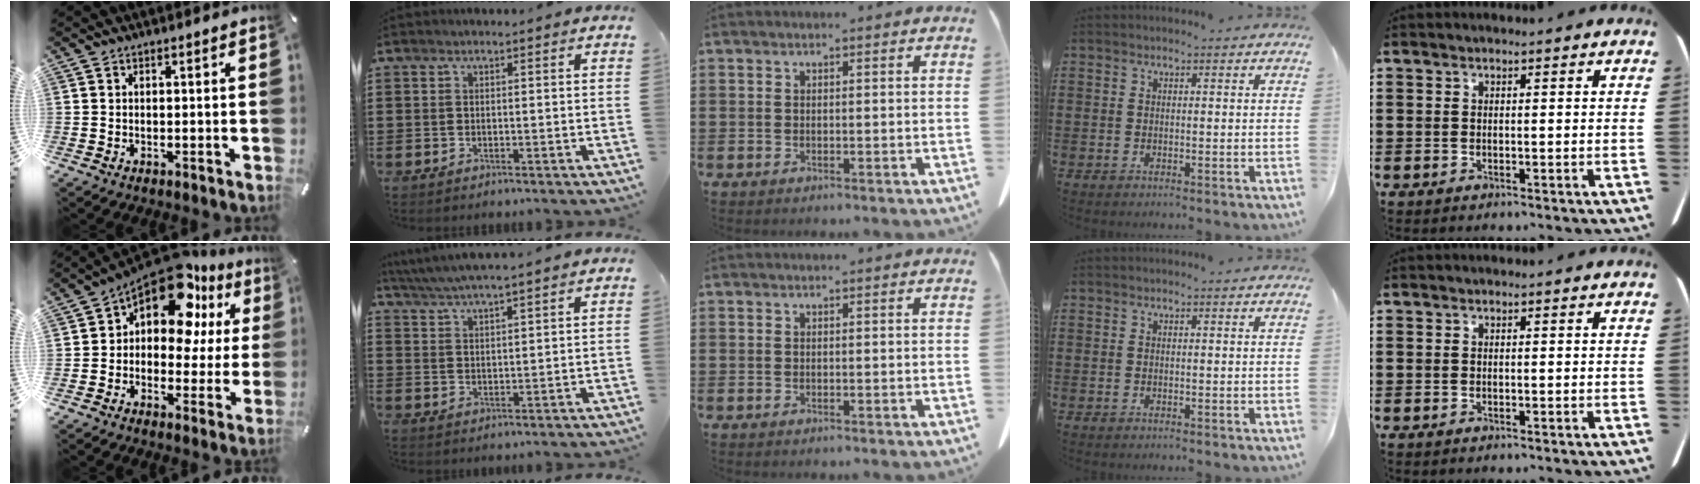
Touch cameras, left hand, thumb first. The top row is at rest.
{"thumb": {"total": 15.3, "force": [8.9, 7.9, 9.6], "torque": [-0.161, -0.069, 0.156]}, "index": {"total": 3.9, "force": [3.6, -0.2, 1.5], "torque": [-0.039, -0.013, 0.065]}}